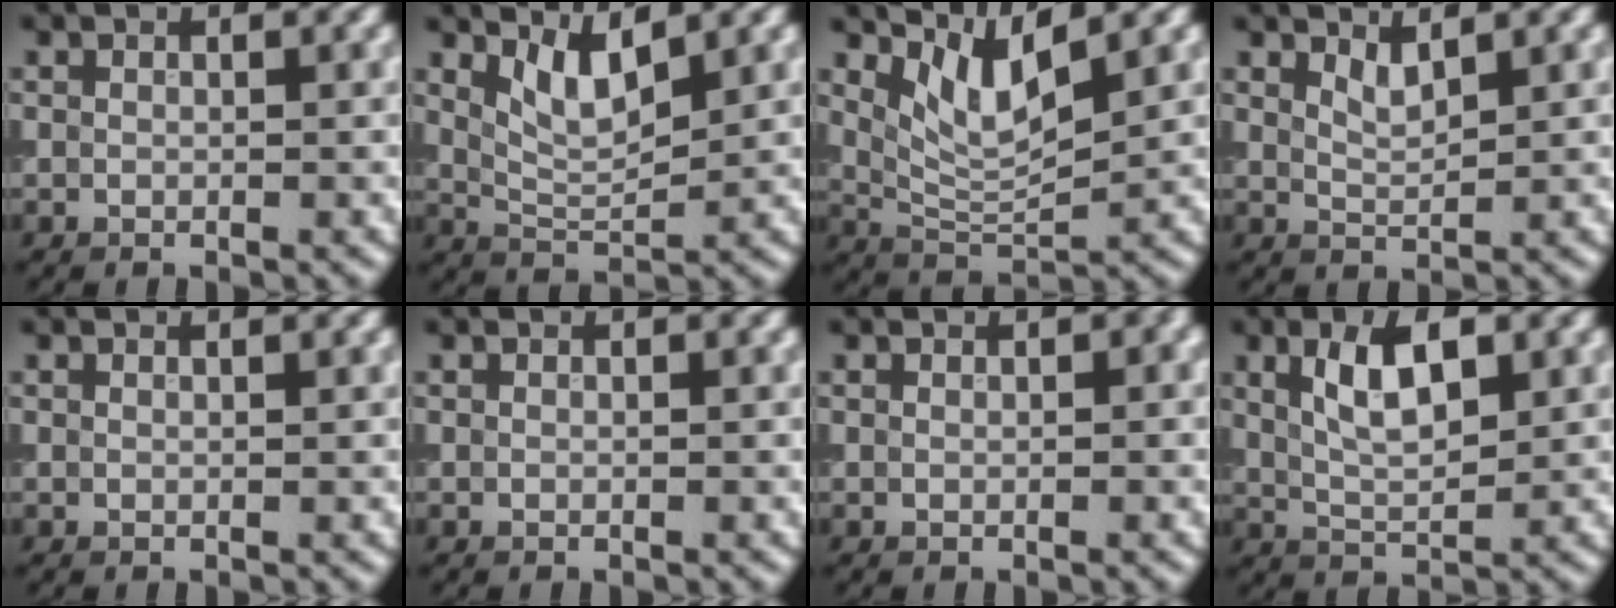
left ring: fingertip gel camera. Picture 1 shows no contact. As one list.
[{"total": 3.5, "force": [2.0, 1.1, 2.6], "torque": [-0.056, -0.007, 0.043]}, {"total": 4.5, "force": [2.5, 1.4, 3.4], "torque": [-0.077, -0.011, 0.054]}, {"total": 1.5, "force": [1.1, 0.4, 0.9], "torque": [-0.019, -0.005, 0.023]}, {"total": 0.6, "force": [0.5, 0.1, 0.3], "torque": [0.000, -0.001, 0.005]}, {"total": 0.0}, {"total": 0.5, "force": [0.2, 0.2, 0.5], "torque": [-0.004, 0.002, 0.004]}, {"total": 5.1, "force": [1.8, 2.1, 4.2], "torque": [-0.080, 0.005, 0.032]}]